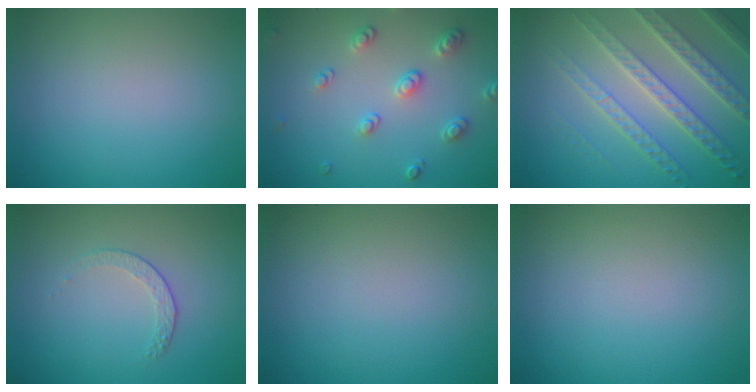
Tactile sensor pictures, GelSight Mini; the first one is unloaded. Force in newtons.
{"total": 2.5, "press": 2.5, "slide": 0.4}
{"total": 7.3, "press": 5.1, "slide": 5.2}
{"total": 1.5, "press": 0.9, "slide": 1.2}
{"total": 0.0}
{"total": 0.0}